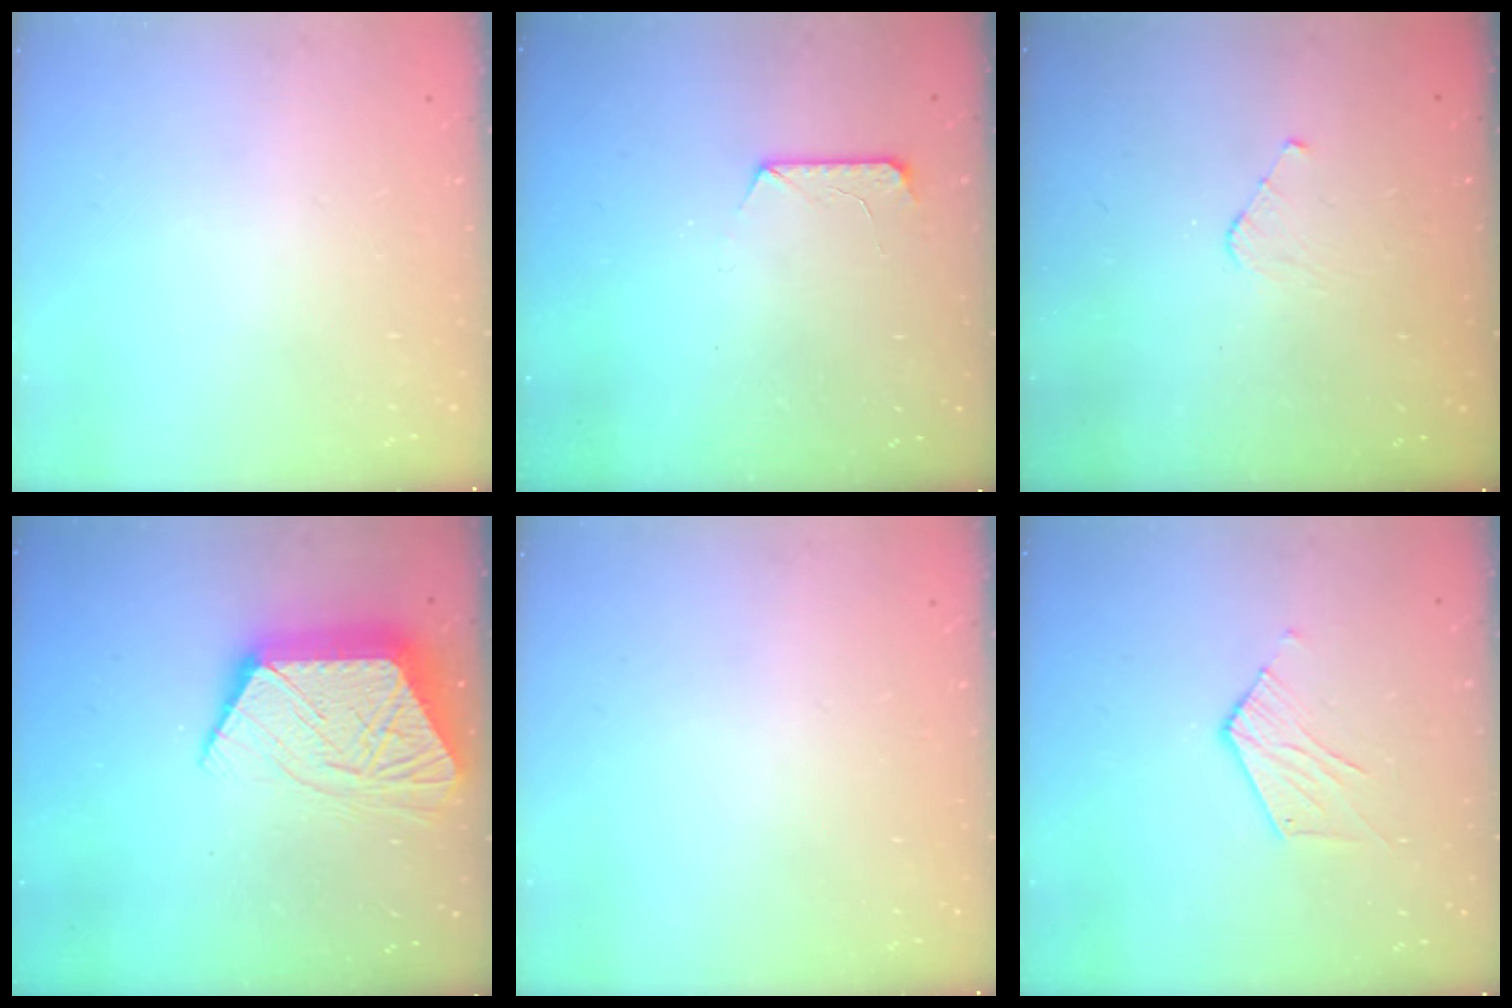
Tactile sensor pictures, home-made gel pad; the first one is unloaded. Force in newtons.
{"total": 7.3, "press": 7.3, "slide": 0.7}
{"total": 3.5, "press": 3.5, "slide": 0.3}
{"total": 15.3, "press": 15.3, "slide": 1.3}
{"total": 0.0}
{"total": 5.4, "press": 5.4, "slide": 0.4}